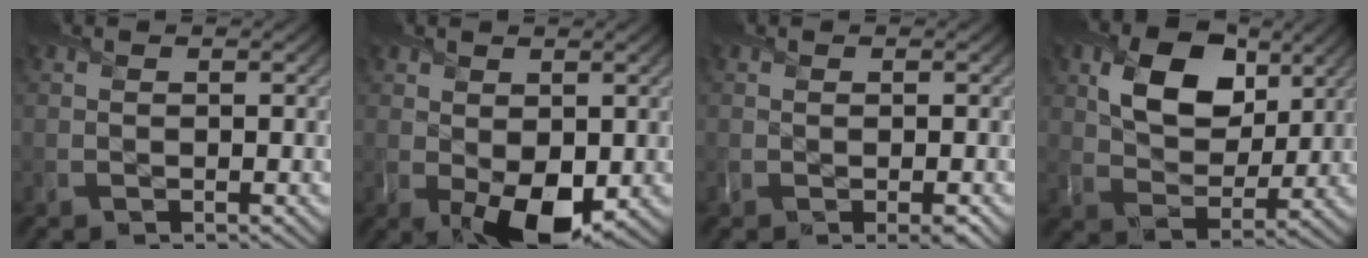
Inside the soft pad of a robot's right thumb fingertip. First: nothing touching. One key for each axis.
{"total": 5.5, "fx": -0.9, "fy": 3.4, "fz": 4.3, "tx": -0.083, "ty": -0.019, "tz": -0.003}
{"total": 1.4, "fx": -0.7, "fy": 0.2, "fz": 1.2, "tx": -0.016, "ty": -0.002, "tz": -0.012}
{"total": 9.9, "fx": 3.9, "fy": 6.7, "fz": 6.1, "tx": -0.119, "ty": -0.006, "tz": 0.061}